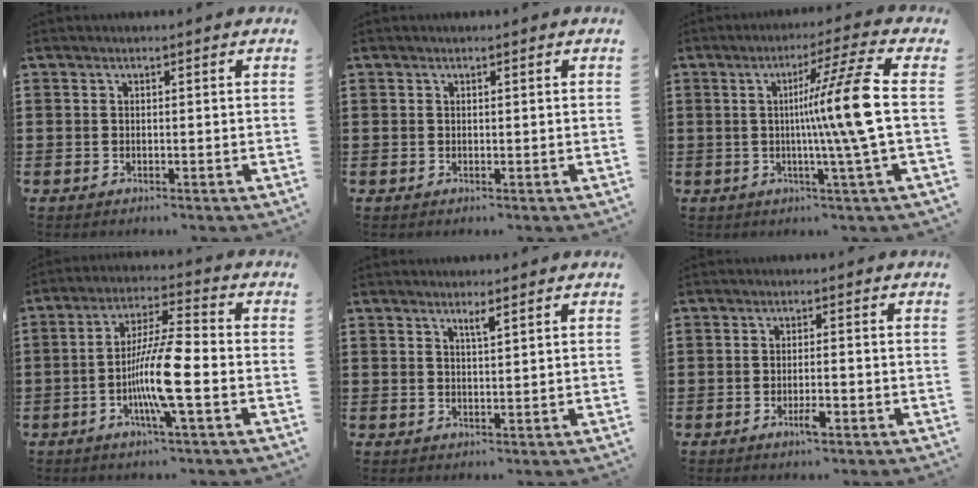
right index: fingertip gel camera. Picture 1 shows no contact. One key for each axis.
{"total": 0.0}
{"total": 11.3, "fx": 0.2, "fy": -1.4, "fz": 11.2, "tx": -0.189, "ty": -0.011, "tz": -0.014}
{"total": 10.4, "fx": -2.8, "fy": 1.2, "fz": 10.0, "tx": -0.207, "ty": -0.016, "tz": -0.059}
{"total": 1.6, "fx": 1.2, "fy": 0.1, "fz": 1.1, "tx": -0.023, "ty": 0.001, "tz": 0.020}
{"total": 2.8, "fx": -1.4, "fy": 0.5, "fz": 2.3, "tx": -0.047, "ty": -0.002, "tz": -0.027}